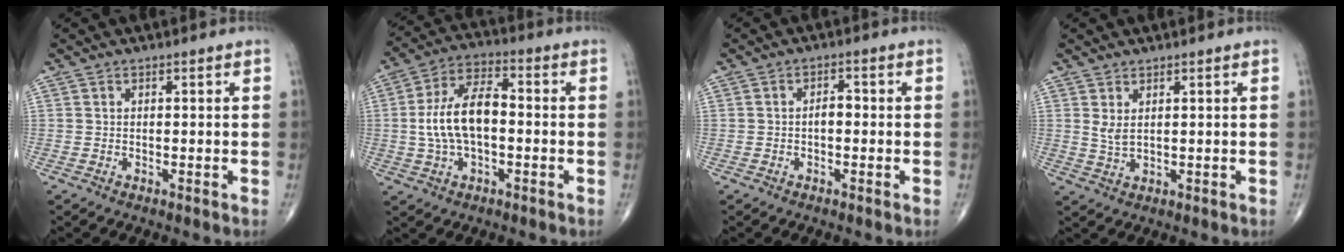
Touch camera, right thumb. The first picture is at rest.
{"total": 12.1, "force": [-0.7, 6.2, 10.3], "torque": [-0.200, 0.031, -0.016]}
{"total": 2.2, "force": [-0.4, 1.3, 1.8], "torque": [-0.021, 0.009, -0.010]}
{"total": 2.5, "force": [1.1, 1.0, 2.0], "torque": [-0.039, -0.008, 0.026]}